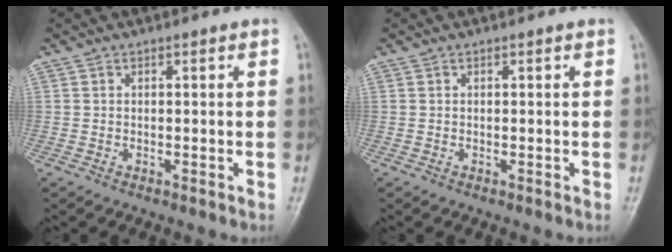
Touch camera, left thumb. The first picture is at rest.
{"total": 0.0}